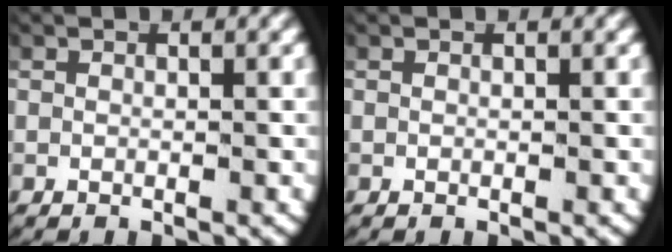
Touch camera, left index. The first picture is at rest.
{"total": 0.0}